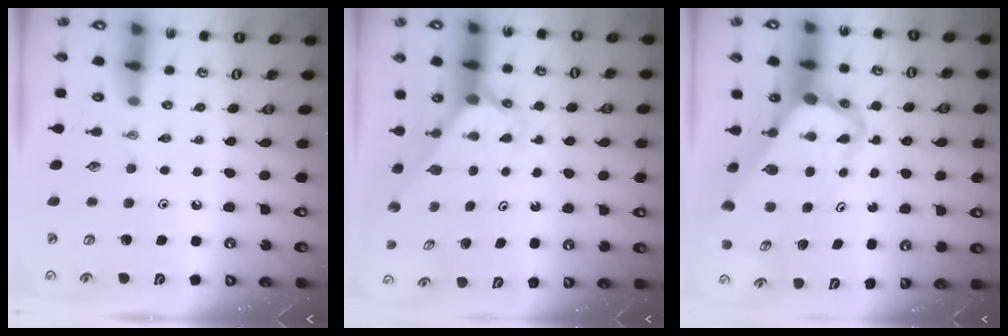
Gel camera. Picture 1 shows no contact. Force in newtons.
{"total": 2.4, "press": 2.4, "slide": 0.3}
{"total": 8.2, "press": 8.1, "slide": 0.7}